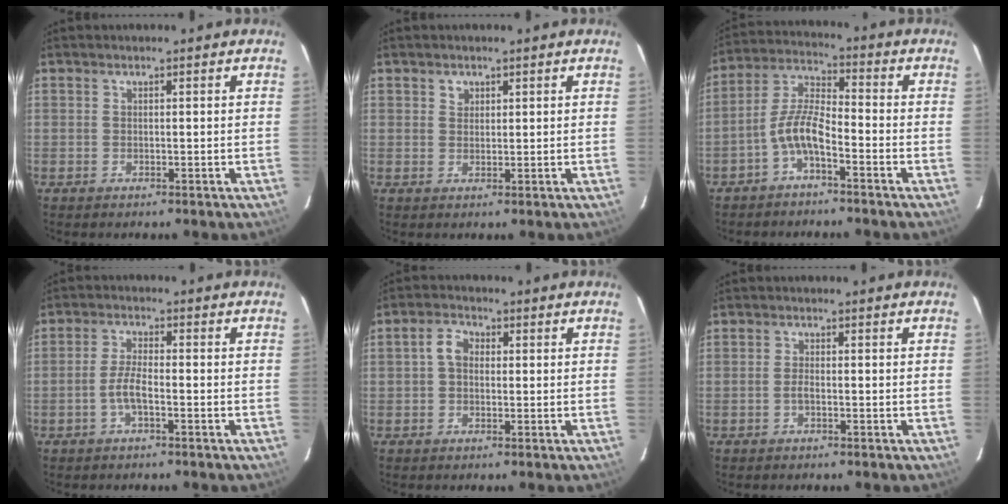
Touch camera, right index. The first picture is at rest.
{"total": 1.6, "force": [0.9, 1.3, 0.3], "torque": [0.000, 0.006, 0.015]}
{"total": 6.8, "force": [-3.7, 2.0, 5.5], "torque": [-0.121, 0.016, -0.073]}
{"total": 3.9, "force": [-1.6, 0.9, 3.5], "torque": [-0.078, 0.004, -0.032]}
{"total": 3.4, "force": [0.3, 2.6, 2.2], "torque": [-0.042, 0.013, 0.003]}
{"total": 1.2, "force": [-0.5, 0.3, 1.1], "torque": [-0.023, 0.001, -0.010]}